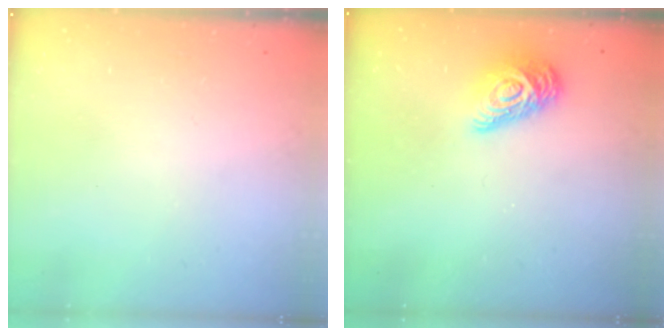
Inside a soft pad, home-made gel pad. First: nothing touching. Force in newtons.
{"total": 12.2, "press": 12.2, "slide": 0.5}